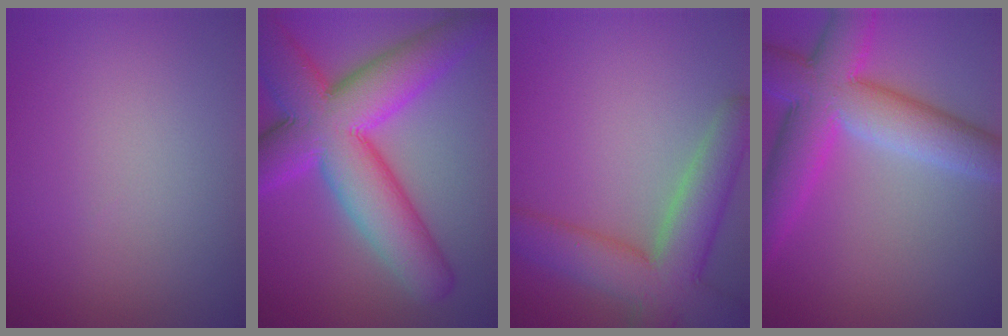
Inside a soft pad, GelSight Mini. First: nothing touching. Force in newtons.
{"total": 12.7, "press": 12.7, "slide": 0.4}
{"total": 7.5, "press": 7.5, "slide": 0.4}
{"total": 9.2, "press": 9.2, "slide": 0.4}